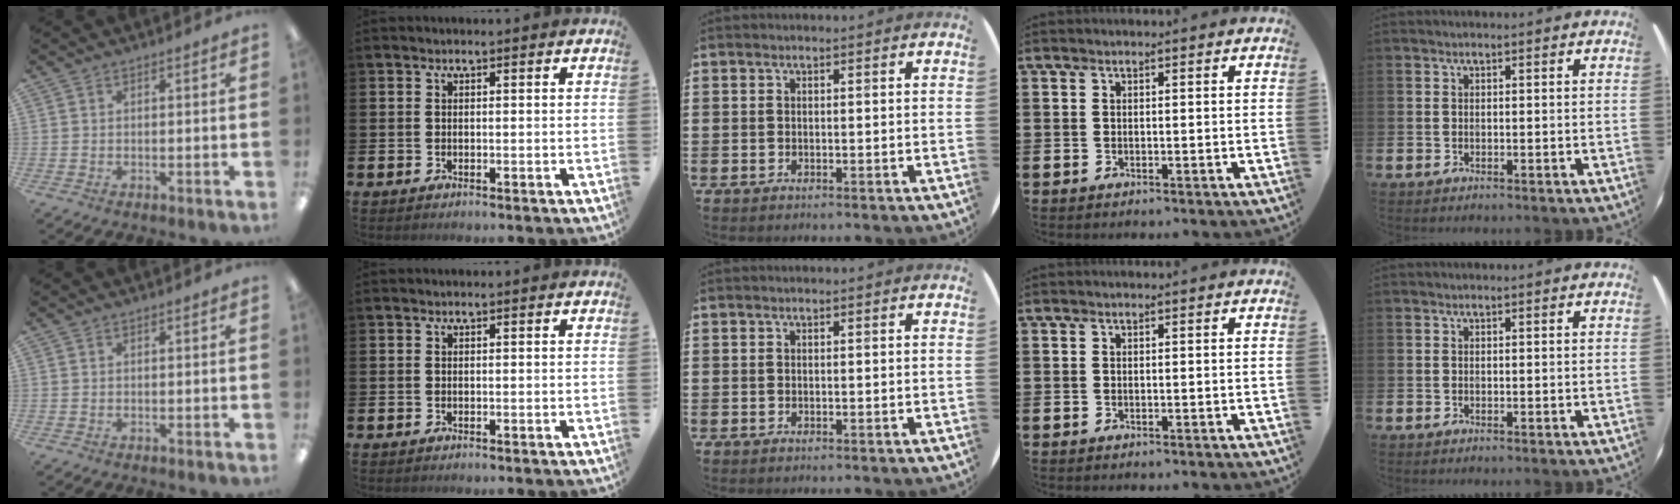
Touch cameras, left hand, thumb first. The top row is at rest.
{}